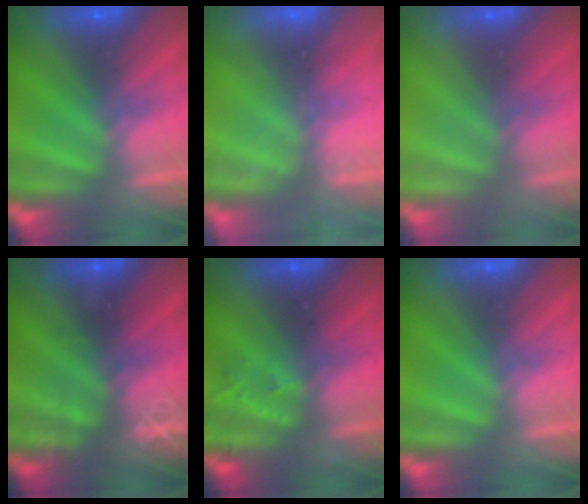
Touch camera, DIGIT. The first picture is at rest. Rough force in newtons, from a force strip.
{"total": 2.4}
{"total": 2.9}
{"total": 3.0}
{"total": 2.8}
{"total": 0.0}